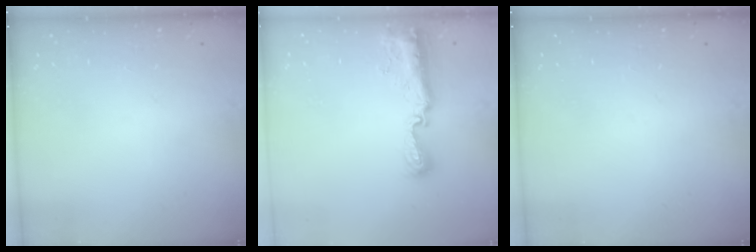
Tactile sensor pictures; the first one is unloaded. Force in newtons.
{"total": 11.2, "press": 10.1, "slide": 4.8}
{"total": 0.0}